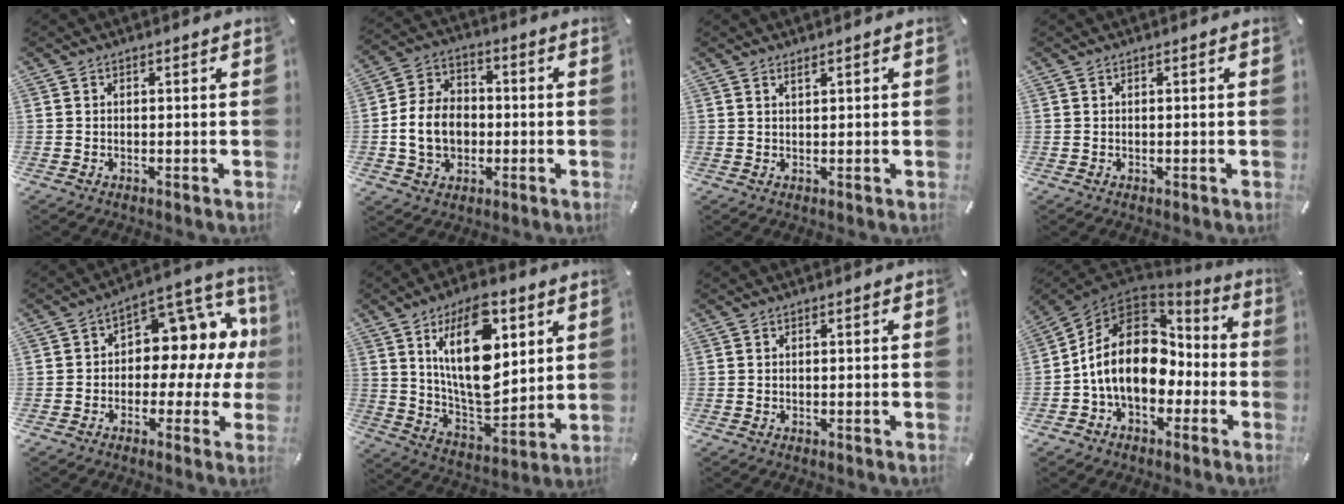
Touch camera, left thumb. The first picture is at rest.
{"total": 10.9, "force": [-1.5, 8.9, 6.1], "torque": [-0.138, 0.021, -0.025]}
{"total": 1.1, "force": [0.8, 0.3, 0.7], "torque": [-0.014, 0.000, 0.013]}
{"total": 0.0}
{"total": 11.9, "force": [1.6, 8.3, 8.3], "torque": [-0.103, -0.026, 0.026]}
{"total": 20.6, "force": [8.3, 10.1, 16.0], "torque": [-0.289, -0.033, 0.130]}
{"total": 0.0}
{"total": 17.8, "force": [-0.5, 13.3, 11.7], "torque": [-0.217, 0.013, -0.005]}